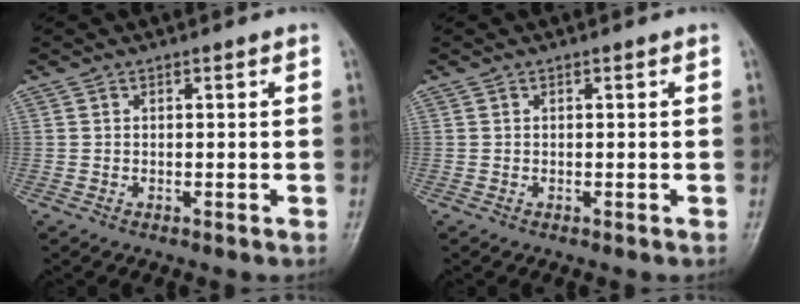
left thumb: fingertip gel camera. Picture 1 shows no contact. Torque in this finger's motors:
{"motor_torque": [0.01, 0.01, -0.02, -0.02, 0.00]}